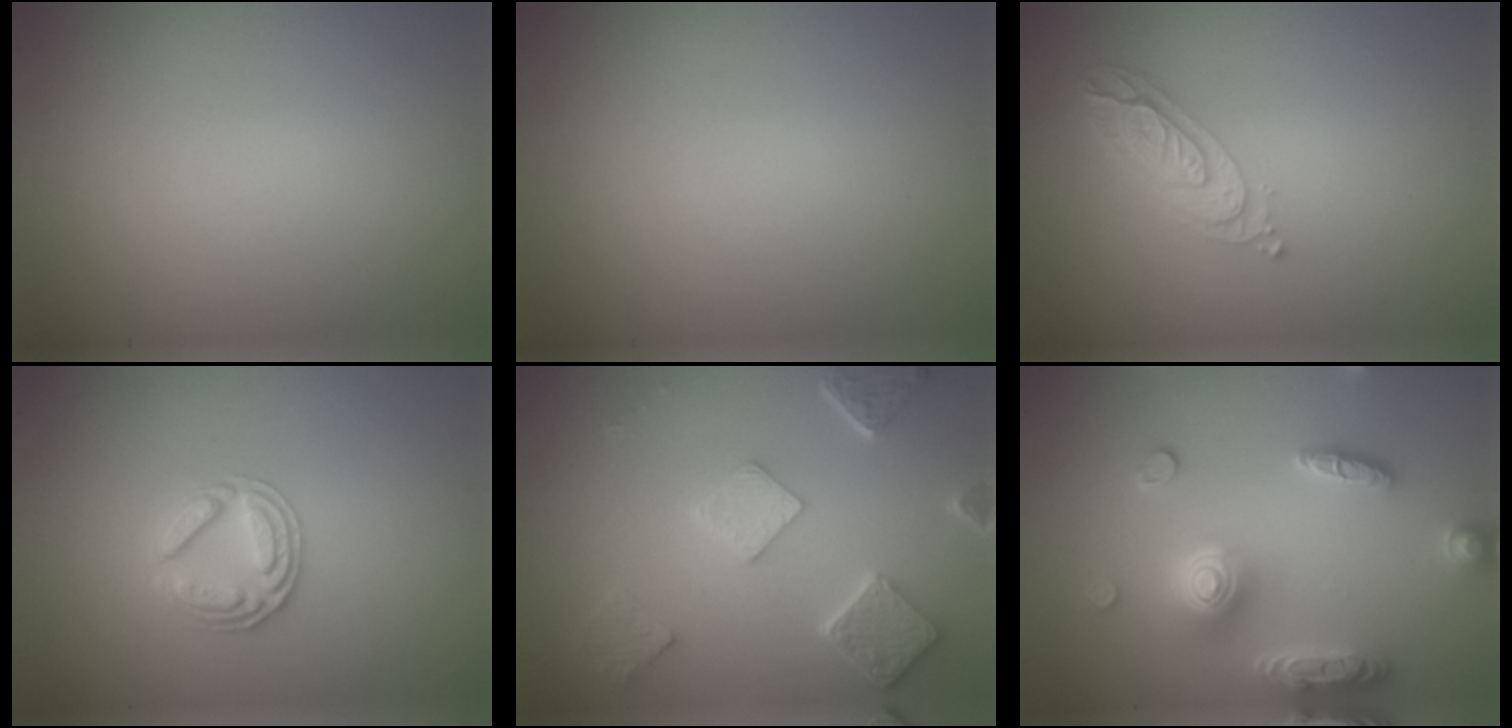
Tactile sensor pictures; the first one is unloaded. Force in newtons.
{"total": 0.0}
{"total": 3.4, "press": 2.7, "slide": 2.1}
{"total": 2.7, "press": 2.7, "slide": 0.6}
{"total": 4.9, "press": 4.0, "slide": 3.0}
{"total": 5.4, "press": 5.3, "slide": 0.9}